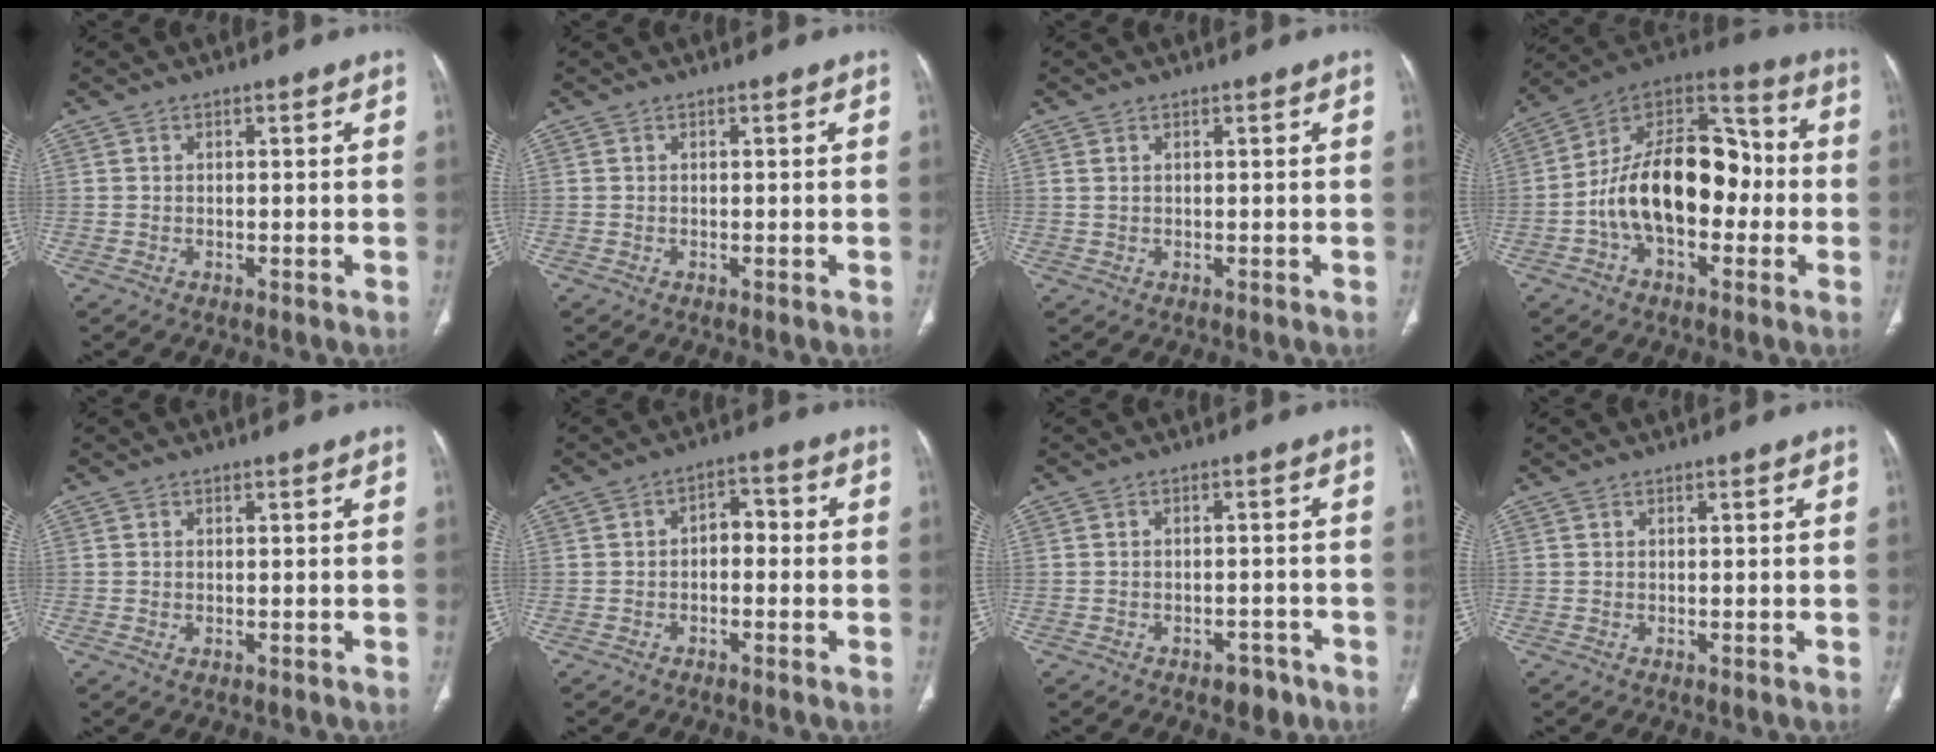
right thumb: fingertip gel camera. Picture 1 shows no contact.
{"total": 0.0}
{"total": 0.7, "force": [0.3, 0.3, 0.5], "torque": [-0.012, 0.009, 0.011]}
{"total": 21.2, "force": [-2.6, 12.6, 16.8], "torque": [-0.253, 0.049, -0.049]}
{"total": 0.7, "force": [-0.2, 0.5, 0.5], "torque": [-0.014, 0.003, 0.000]}
{"total": 4.1, "force": [-0.6, 2.7, 3.0], "torque": [-0.031, 0.022, -0.021]}
{"total": 3.9, "force": [-2.6, 2.3, 1.8], "torque": [-0.012, 0.017, -0.029]}
{"total": 0.0}